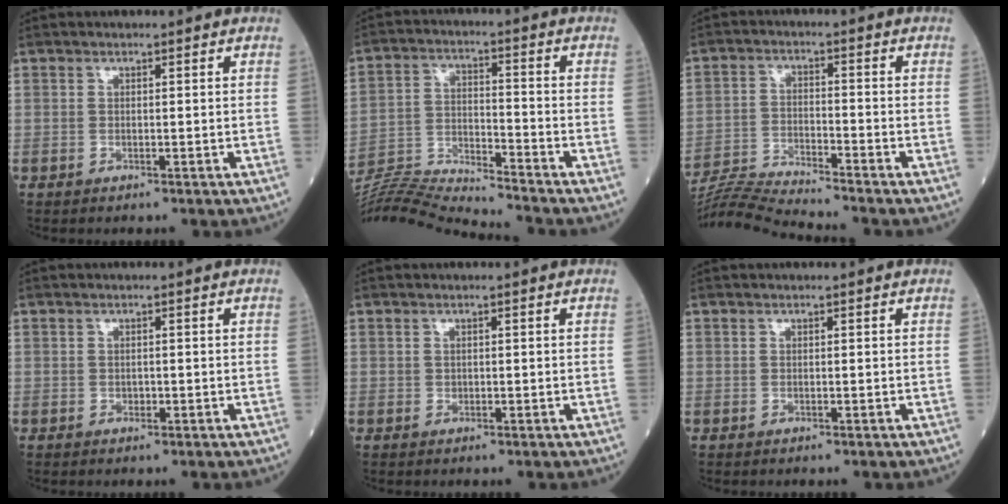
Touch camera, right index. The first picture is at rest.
{"total": 13.3, "force": [-12.9, -2.3, 2.4], "torque": [-0.045, 0.007, -0.233]}
{"total": 8.4, "force": [-8.0, -2.3, 1.0], "torque": [-0.027, -0.013, -0.154]}
{"total": 0.5, "force": [-0.2, 0.4, 0.3], "torque": [-0.004, 0.001, -0.004]}
{"total": 0.0}
{"total": 0.0}